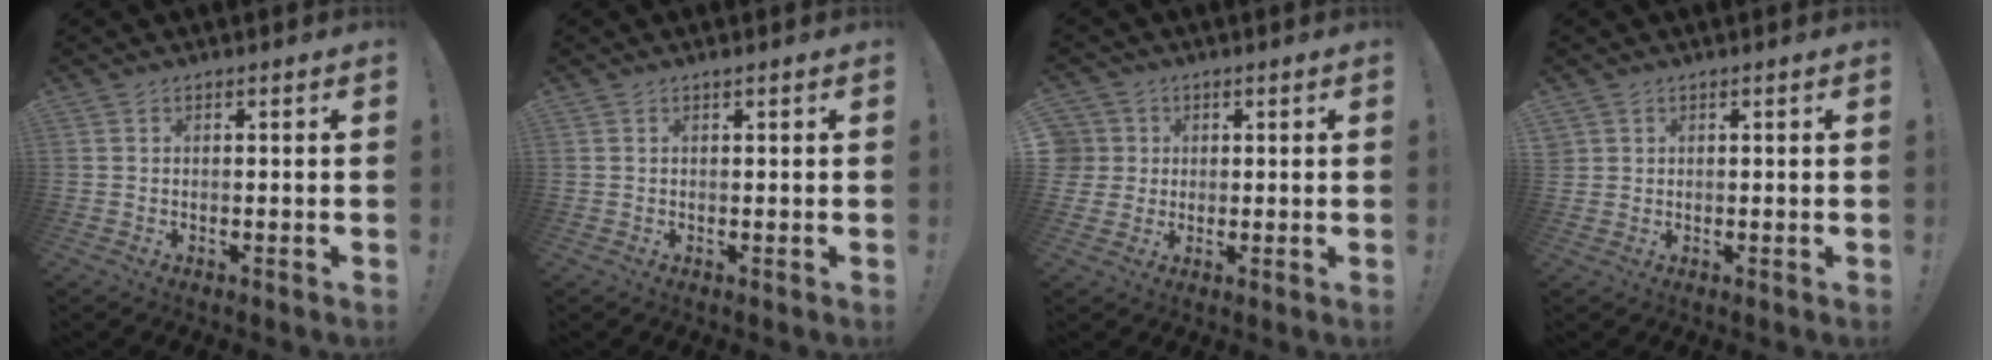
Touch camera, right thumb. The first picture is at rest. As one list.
[{"total": 0.6, "force": [0.5, -0.2, 0.1], "torque": [-0.003, -0.001, 0.010]}, {"total": 5.2, "force": [1.2, 4.9, 0.9], "torque": [-0.029, 0.002, 0.026]}, {"total": 1.4, "force": [0.8, 1.1, 0.3], "torque": [-0.004, -0.001, 0.016]}]